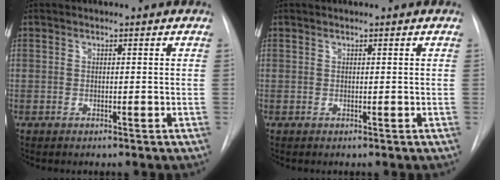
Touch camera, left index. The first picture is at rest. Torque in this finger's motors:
{"motor_torque": [-0.38, 0.37, -0.02, -0.01]}